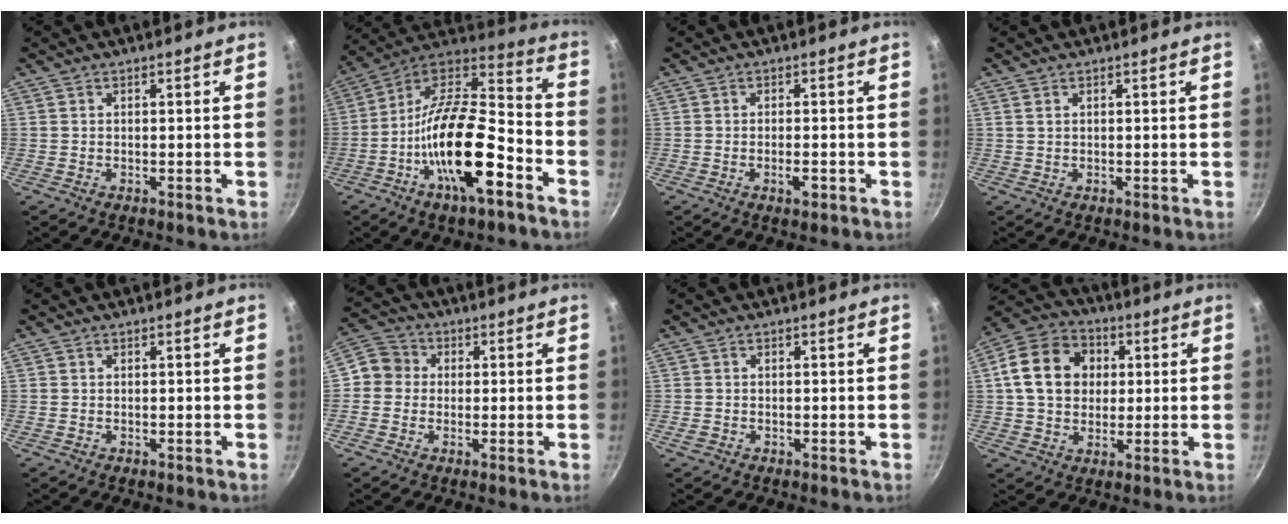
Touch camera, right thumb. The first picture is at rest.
{"total": 22.2, "force": [-8.7, 8.5, 18.6], "torque": [-0.308, 0.049, -0.170]}
{"total": 2.6, "force": [-1.0, 0.9, 2.2], "torque": [-0.033, 0.004, -0.018]}
{"total": 1.0, "force": [0.5, 0.6, 0.6], "torque": [-0.012, 0.002, 0.010]}
{"total": 0.0}
{"total": 6.2, "force": [0.0, 5.9, 1.9], "torque": [0.001, 0.015, -0.023]}
{"total": 1.3, "force": [-0.5, 1.0, 0.5], "torque": [-0.010, 0.000, -0.010]}
{"total": 14.6, "force": [2.6, 11.8, 8.3], "torque": [-0.124, 0.018, 0.032]}